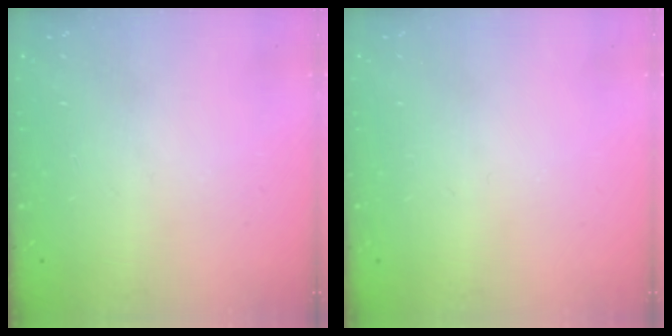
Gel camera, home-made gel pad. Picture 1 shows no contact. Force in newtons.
{"total": 0.0}